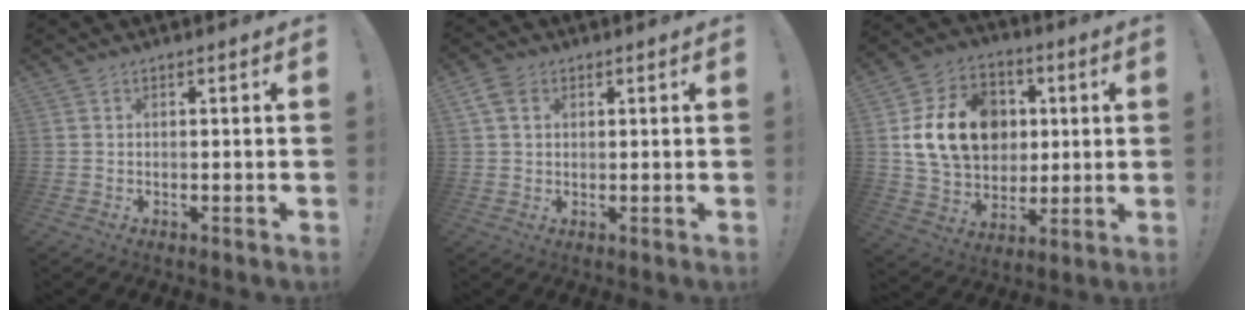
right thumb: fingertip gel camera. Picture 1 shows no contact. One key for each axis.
{"total": 5.8, "fx": 2.3, "fy": 4.2, "fz": 3.2, "tx": -0.062, "ty": 0.005, "tz": 0.049}
{"total": 19.7, "fx": 3.7, "fy": 15.7, "fz": 11.4, "tx": -0.189, "ty": 0.002, "tz": 0.086}